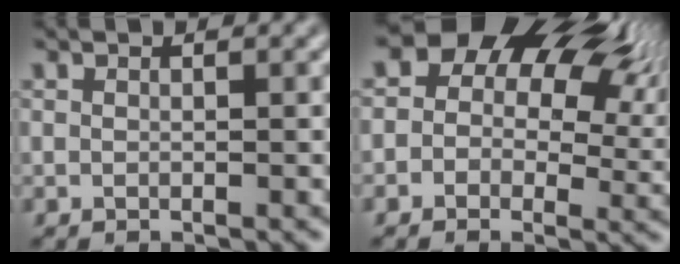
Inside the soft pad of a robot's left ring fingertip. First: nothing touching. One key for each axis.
{"total": 14.0, "fx": 5.8, "fy": 9.6, "fz": 8.4, "tx": -0.122, "ty": 0.061, "tz": 0.077}